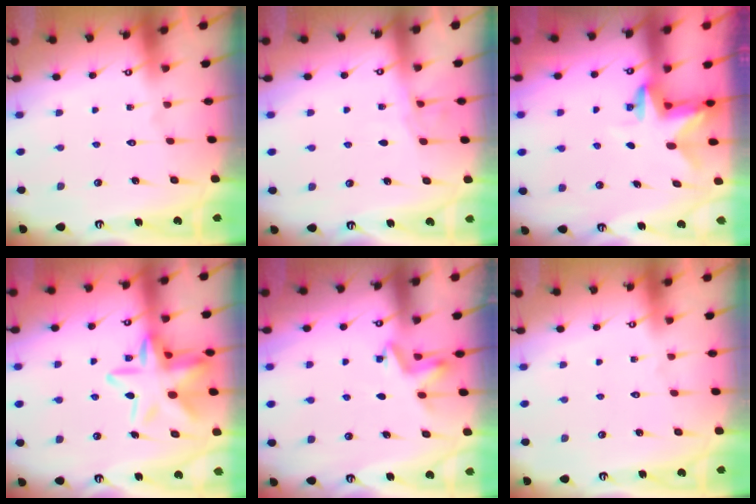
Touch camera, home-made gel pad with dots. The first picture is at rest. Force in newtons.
{"total": 4.3, "press": 4.2, "slide": 0.6}
{"total": 3.0, "press": 3.0, "slide": 0.3}
{"total": 14.7, "press": 14.7, "slide": 1.2}
{"total": 4.1, "press": 4.1, "slide": 0.8}
{"total": 0.0}